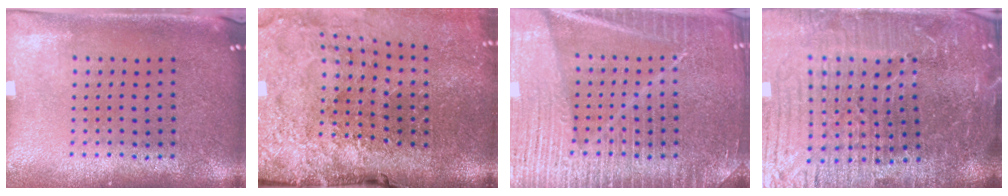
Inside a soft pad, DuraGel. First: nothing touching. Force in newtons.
{"total": 4.8, "press": 3.7, "slide": 3.0}
{"total": 6.7, "press": 6.7, "slide": 1.0}
{"total": 7.1, "press": 6.2, "slide": 3.6}